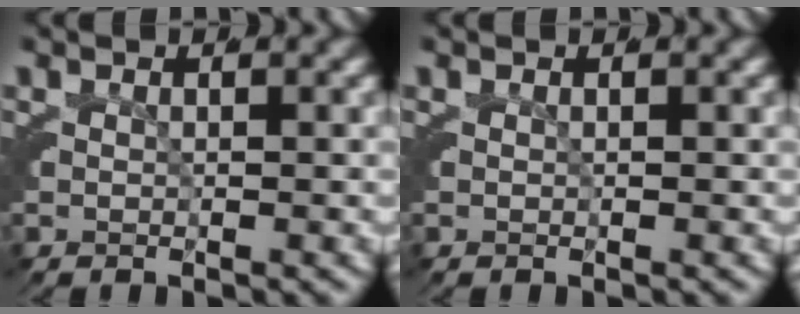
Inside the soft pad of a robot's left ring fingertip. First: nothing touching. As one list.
[{"total": 0.0}]